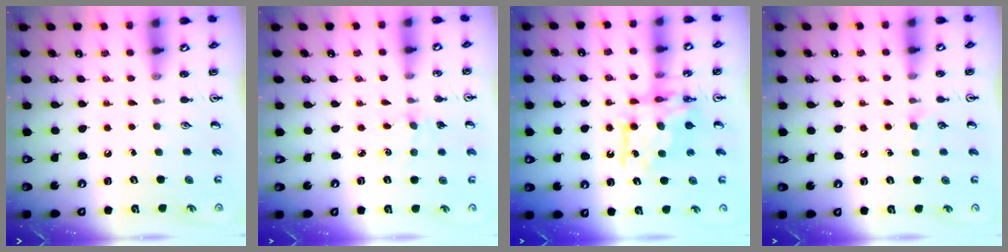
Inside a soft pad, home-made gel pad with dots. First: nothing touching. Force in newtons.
{"total": 4.2, "press": 4.1, "slide": 0.6}
{"total": 9.3, "press": 9.3, "slide": 0.5}
{"total": 4.0, "press": 4.0, "slide": 0.6}